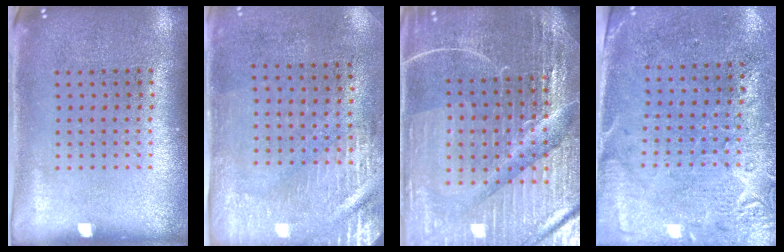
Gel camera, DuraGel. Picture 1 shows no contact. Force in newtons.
{"total": 2.9, "press": 2.5, "slide": 1.5}
{"total": 5.3, "press": 4.9, "slide": 1.9}
{"total": 2.8, "press": 2.4, "slide": 1.4}